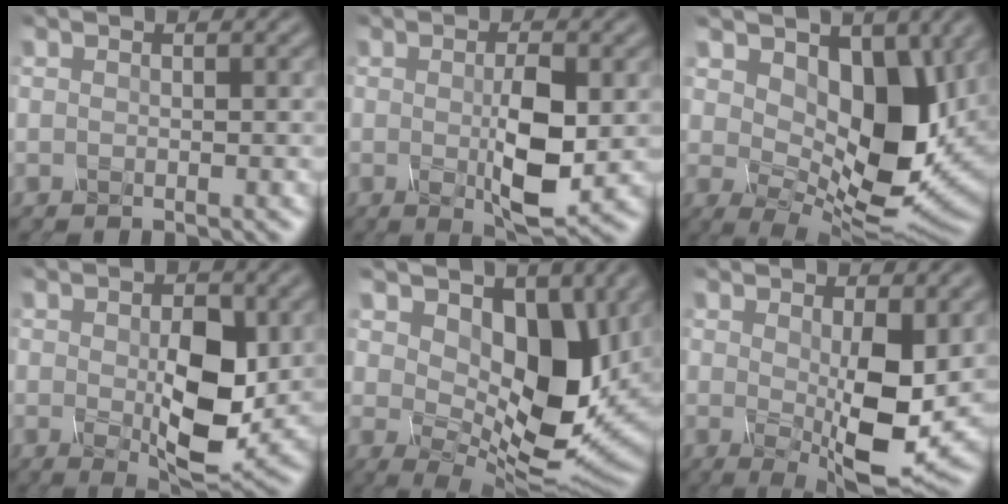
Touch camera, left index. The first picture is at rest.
{"total": 5.1, "force": [-0.3, 1.4, 4.9], "torque": [-0.098, -0.007, 0.002]}
{"total": 10.0, "force": [2.6, 5.9, 7.6], "torque": [-0.125, -0.012, 0.046]}
{"total": 7.1, "force": [-0.3, 3.5, 6.2], "torque": [-0.107, -0.006, 0.005]}
{"total": 10.2, "force": [2.5, 5.9, 7.9], "torque": [-0.131, -0.010, 0.046]}
{"total": 7.1, "force": [-0.1, 2.4, 6.7], "torque": [-0.124, -0.014, 0.009]}